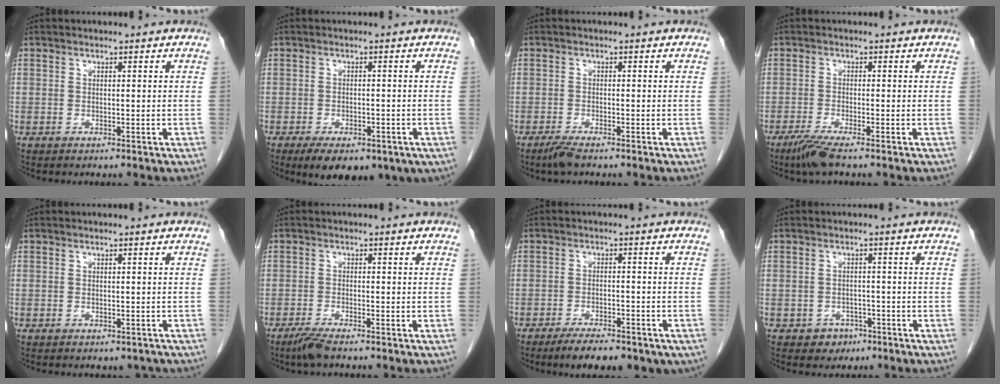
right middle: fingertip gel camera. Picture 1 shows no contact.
{"total": 10.7, "force": [-6.4, 4.9, 7.1], "torque": [-0.103, -0.011, -0.084]}
{"total": 2.2, "force": [-1.8, 0.1, 1.3], "torque": [-0.036, -0.007, -0.035]}
{"total": 3.9, "force": [-2.8, -0.1, 2.6], "torque": [-0.057, -0.012, -0.058]}
{"total": 1.4, "force": [-1.2, 0.8, 0.2], "torque": [-0.002, -0.001, -0.015]}
{"total": 2.9, "force": [-2.3, 0.2, 1.7], "torque": [-0.043, -0.008, -0.046]}
{"total": 8.7, "force": [-6.2, 2.9, 5.3], "torque": [-0.069, -0.006, -0.086]}
{"total": 2.7, "force": [-1.6, 2.2, 0.4], "torque": [-0.004, 0.011, -0.016]}